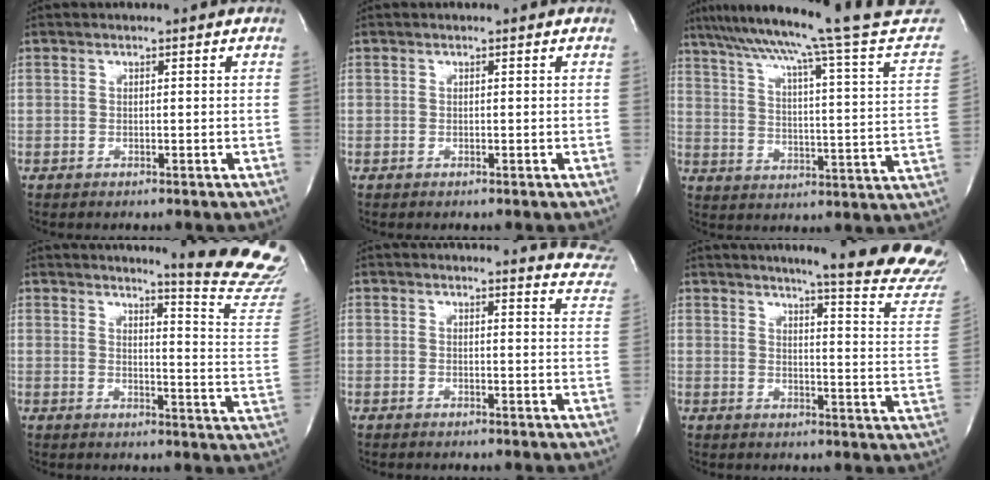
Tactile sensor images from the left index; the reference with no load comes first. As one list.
[{"total": 0.0}, {"total": 28.2, "force": [24.7, -1.1, 13.4], "torque": [-0.221, -0.060, 0.321]}, {"total": 16.1, "force": [15.3, -1.1, 5.1], "torque": [-0.064, -0.149, 0.158]}, {"total": 8.5, "force": [8.5, 0.7, 0.5], "torque": [0.021, -0.074, 0.054]}, {"total": 20.8, "force": [18.9, 0.2, 8.7], "torque": [-0.107, -0.114, 0.206]}]